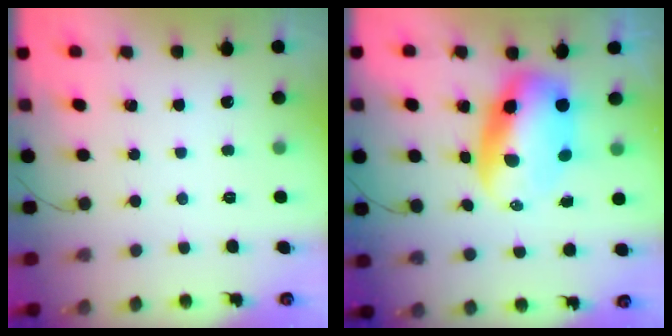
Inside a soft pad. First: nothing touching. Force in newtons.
{"total": 9.8, "press": 9.5, "slide": 2.4}